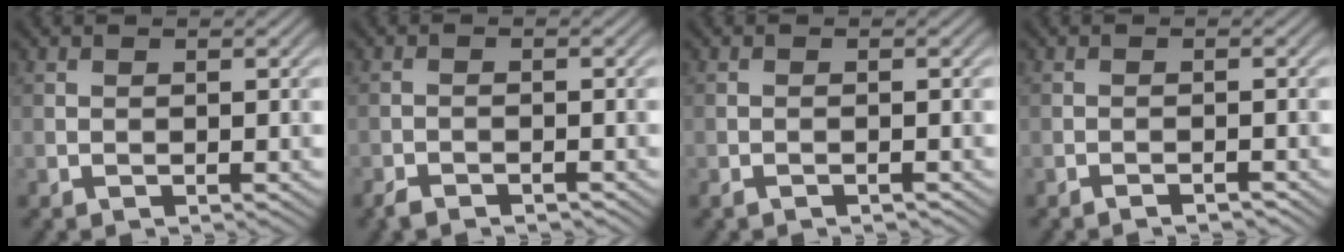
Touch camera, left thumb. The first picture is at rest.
{"total": 1.9, "force": [-1.7, 0.4, 0.7], "torque": [-0.015, -0.003, -0.033]}
{"total": 1.0, "force": [-0.9, 0.0, 0.4], "torque": [-0.011, -0.001, -0.018]}
{"total": 1.4, "force": [-1.3, 0.0, 0.6], "torque": [-0.008, 0.003, -0.022]}